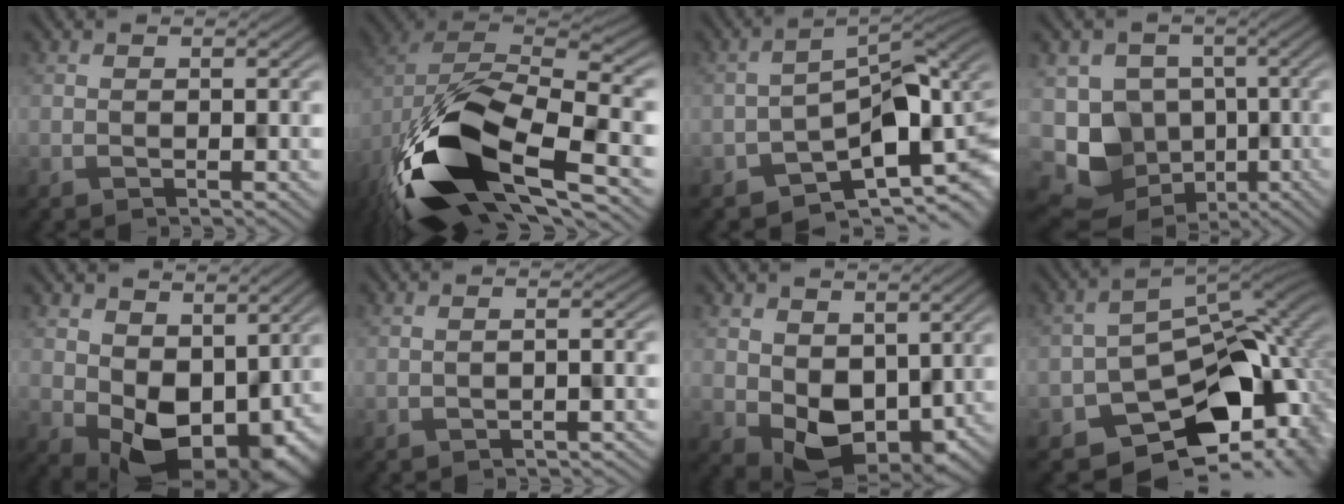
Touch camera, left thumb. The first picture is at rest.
{"total": 16.6, "force": [-6.5, 9.3, 12.2], "torque": [-0.270, -0.042, -0.103]}
{"total": 6.9, "force": [-3.2, 3.9, 4.6], "torque": [-0.047, -0.010, -0.059]}
{"total": 9.1, "force": [-2.9, 8.3, 2.5], "torque": [-0.060, -0.023, -0.055]}
{"total": 7.8, "force": [1.1, 6.1, 4.7], "torque": [-0.084, -0.042, 0.035]}
{"total": 1.2, "force": [-0.9, -0.2, -0.8], "torque": [0.016, 0.005, -0.016]}
{"total": 6.7, "force": [0.8, 5.5, 3.8], "torque": [-0.080, -0.040, 0.027]}
{"total": 11.0, "force": [-5.5, 7.5, 5.9], "torque": [-0.079, -0.025, -0.096]}